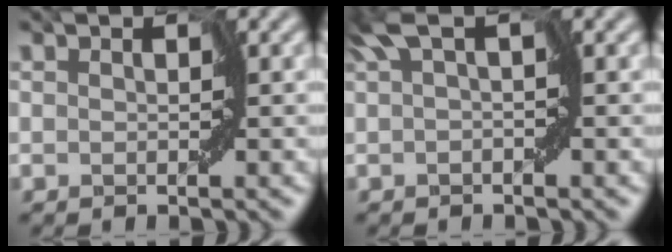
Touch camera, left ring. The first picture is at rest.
{"total": 2.7, "force": [1.1, 0.5, 2.5], "torque": [-0.051, 0.008, 0.010]}